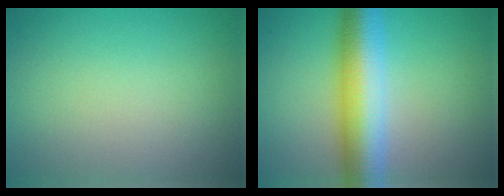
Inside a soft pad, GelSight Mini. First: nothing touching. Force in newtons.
{"total": 8.7, "press": 8.7, "slide": 0.2}